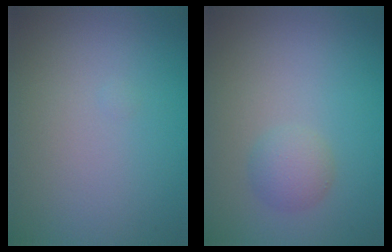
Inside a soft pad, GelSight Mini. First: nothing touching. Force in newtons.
{"total": 1.8, "press": 1.8, "slide": 0.1}